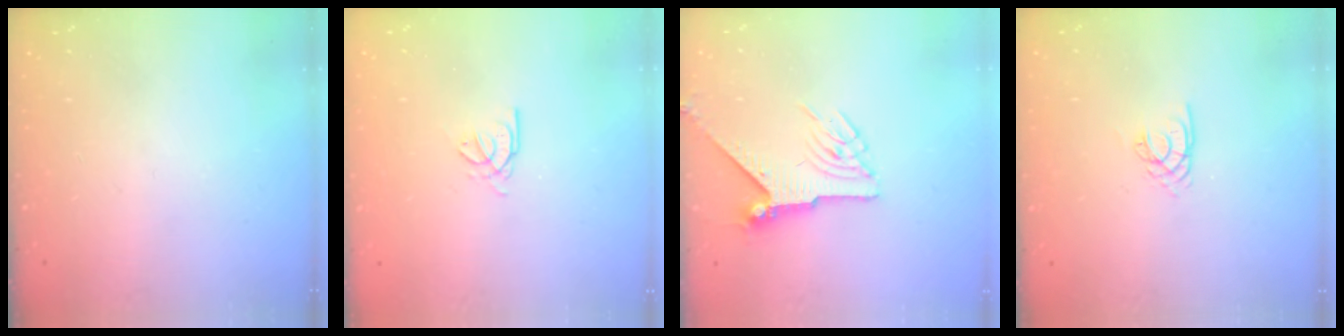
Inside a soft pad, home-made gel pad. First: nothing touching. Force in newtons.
{"total": 2.7, "press": 2.7, "slide": 0.4}
{"total": 6.7, "press": 6.7, "slide": 0.1}
{"total": 2.2, "press": 2.2, "slide": 0.2}